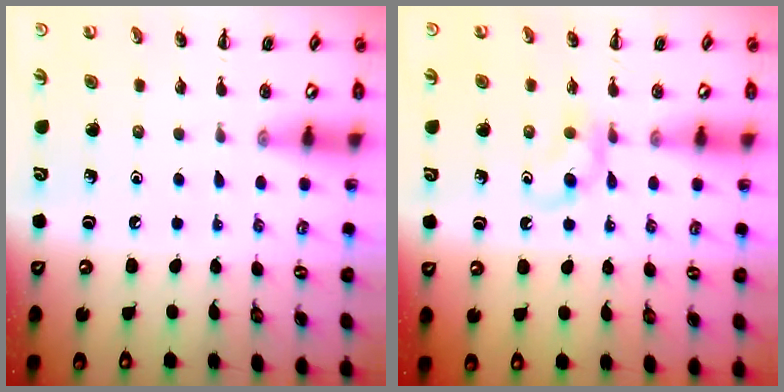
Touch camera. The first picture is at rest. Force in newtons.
{"total": 2.5, "press": 2.3, "slide": 1.0}